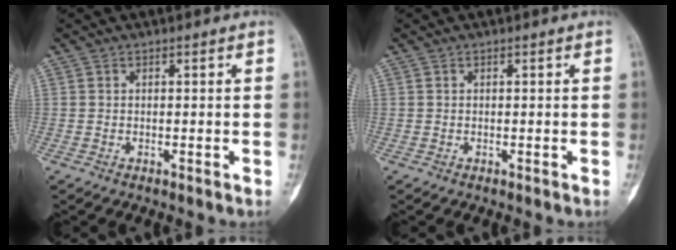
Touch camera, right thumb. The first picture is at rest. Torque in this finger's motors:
{"motor_torque": [0.01, 0.00, -0.04, -0.08, 0.00]}